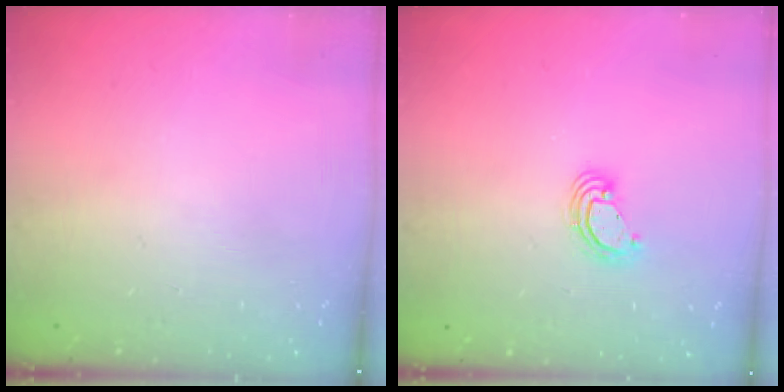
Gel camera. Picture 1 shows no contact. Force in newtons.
{"total": 4.1, "press": 4.1, "slide": 0.3}